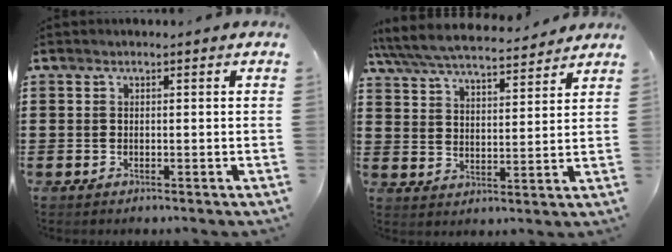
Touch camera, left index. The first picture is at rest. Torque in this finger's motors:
{"motor_torque": [1.44, -0.70, 1.05, 0.21]}